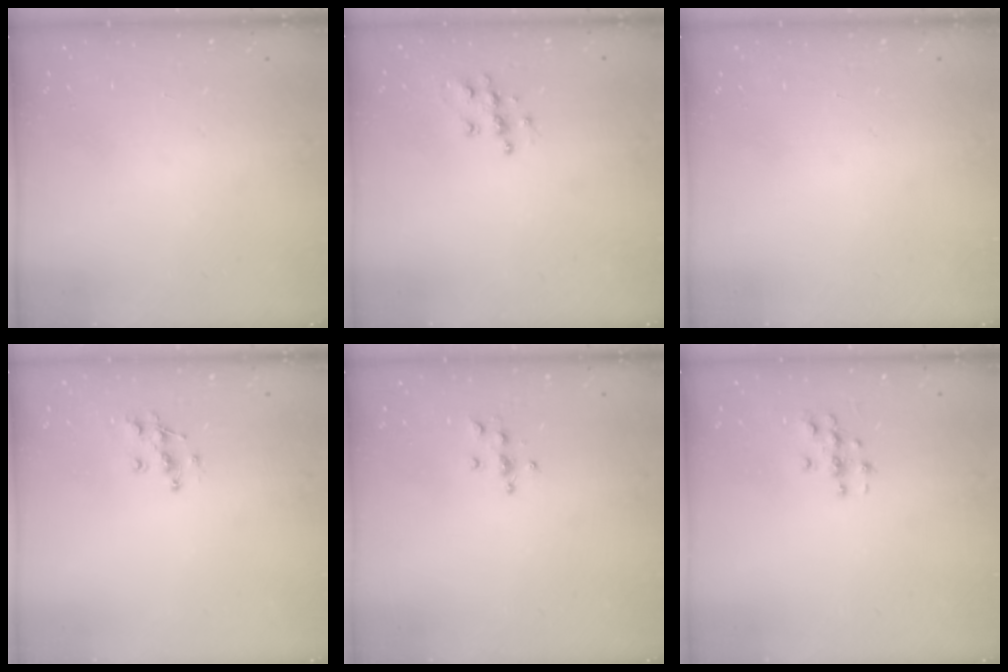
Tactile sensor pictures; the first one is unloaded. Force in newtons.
{"total": 7.7, "press": 7.7, "slide": 0.3}
{"total": 0.0}
{"total": 7.8, "press": 7.7, "slide": 0.5}
{"total": 4.6, "press": 4.5, "slide": 0.5}
{"total": 3.1, "press": 3.1, "slide": 0.2}